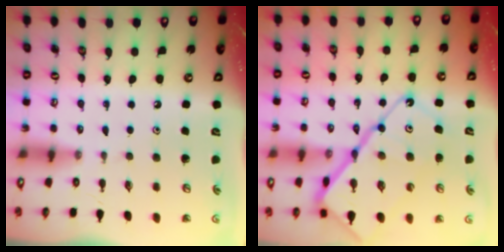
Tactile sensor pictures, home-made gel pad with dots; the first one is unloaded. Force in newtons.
{"total": 19.8, "press": 19.7, "slide": 1.9}